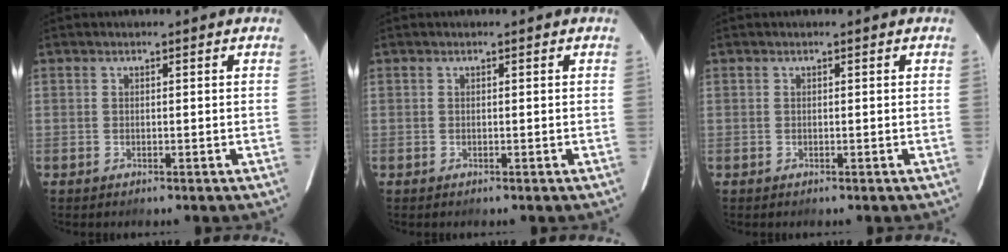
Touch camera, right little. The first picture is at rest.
{"total": 0.0}
{"total": 0.0}